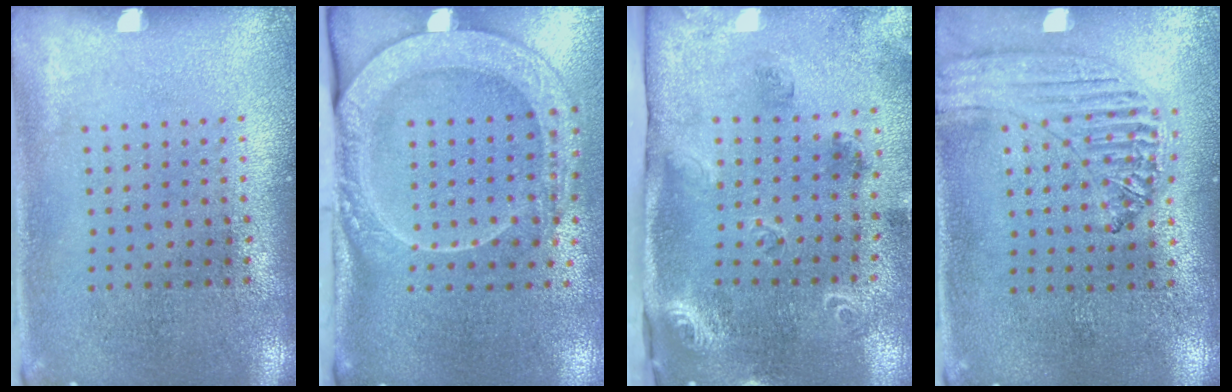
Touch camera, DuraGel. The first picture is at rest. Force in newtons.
{"total": 2.8, "press": 2.1, "slide": 1.8}
{"total": 1.9, "press": 1.8, "slide": 0.6}
{"total": 0.9, "press": 0.9, "slide": 0.1}